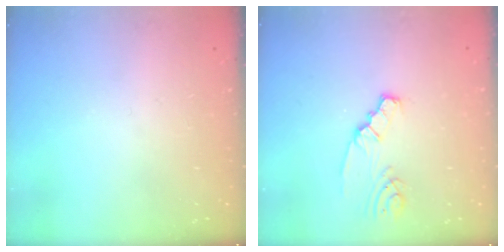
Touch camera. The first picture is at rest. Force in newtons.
{"total": 2.0, "press": 2.0, "slide": 0.4}